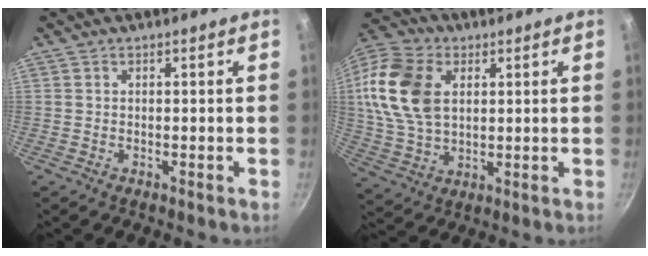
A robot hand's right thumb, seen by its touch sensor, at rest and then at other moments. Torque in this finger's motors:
{"motor_torque": [-1.21, 1.76, 1.26, -0.20, 0.19]}